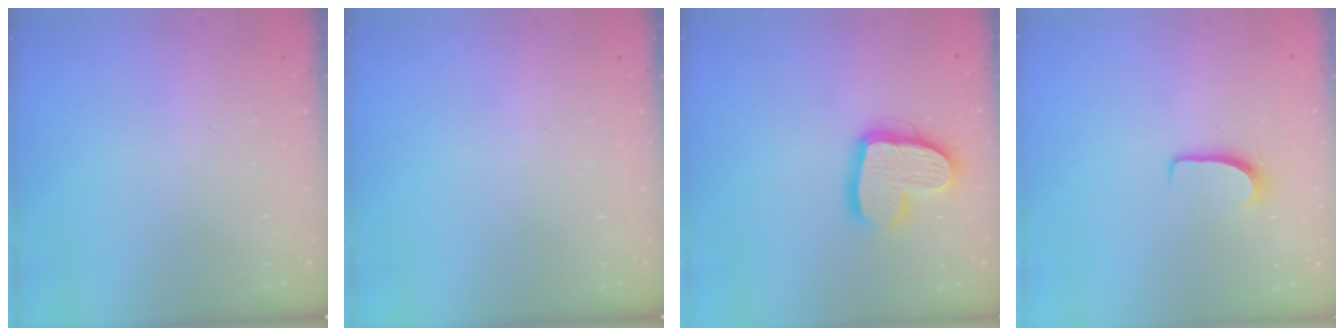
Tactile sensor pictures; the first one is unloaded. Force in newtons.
{"total": 0.0}
{"total": 16.0, "press": 16.0, "slide": 1.5}
{"total": 6.7, "press": 6.7, "slide": 0.5}